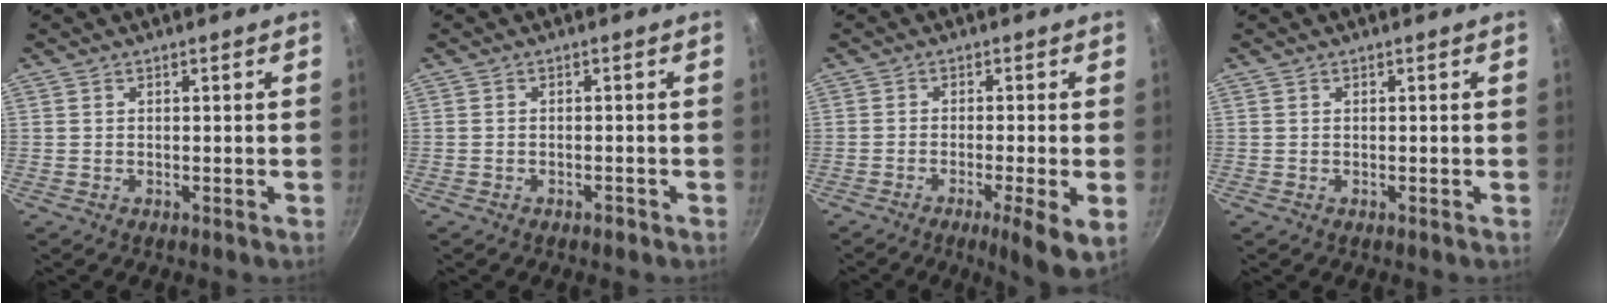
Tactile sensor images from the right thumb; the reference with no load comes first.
{"total": 1.2, "force": [-0.9, 0.6, 0.6], "torque": [-0.011, 0.012, -0.010]}
{"total": 7.9, "force": [-2.6, 1.1, 7.4], "torque": [-0.119, 0.000, -0.040]}
{"total": 0.0}